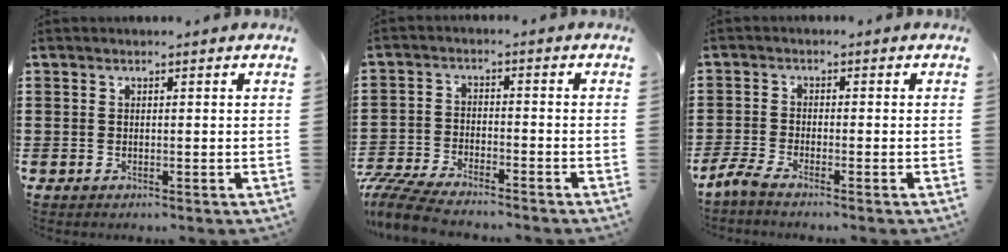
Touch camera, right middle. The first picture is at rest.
{"total": 6.3, "force": [-6.0, 0.7, 1.8], "torque": [-0.060, -0.006, -0.123]}
{"total": 2.4, "force": [-2.0, 0.1, 1.4], "torque": [-0.047, -0.007, -0.044]}